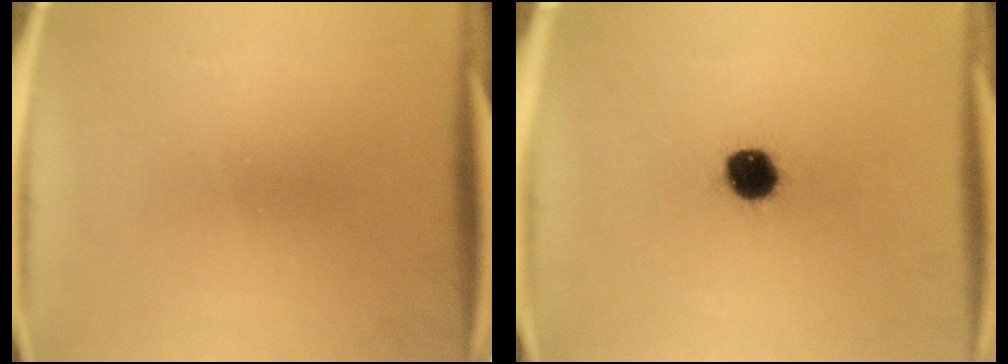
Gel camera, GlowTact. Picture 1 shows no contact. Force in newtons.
{"total": 7.5}